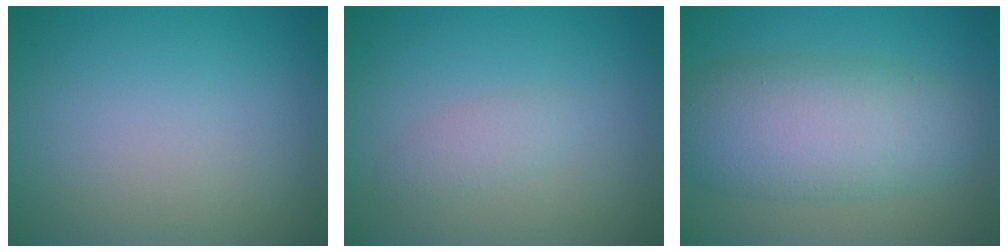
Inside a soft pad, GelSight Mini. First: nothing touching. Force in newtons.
{"total": 1.3, "press": 1.3, "slide": 0.0}
{"total": 7.8, "press": 7.8, "slide": 0.2}